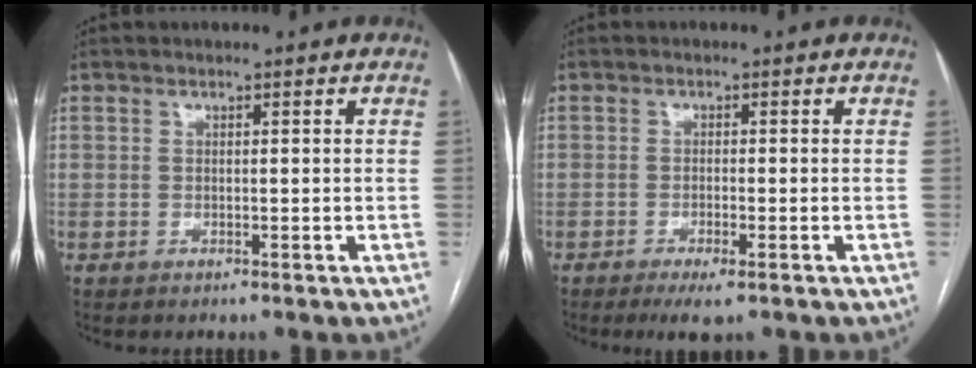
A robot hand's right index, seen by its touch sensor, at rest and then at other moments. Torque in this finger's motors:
{"motor_torque": [0.37, -0.09, 0.07, 0.04]}